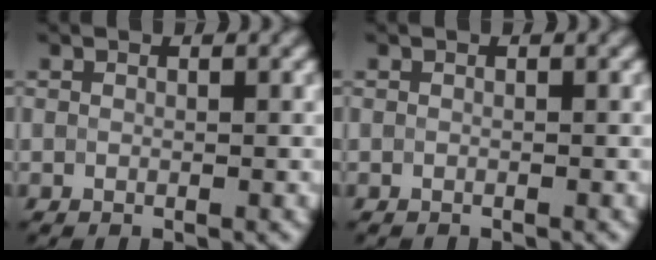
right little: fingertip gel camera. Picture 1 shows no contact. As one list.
[{"total": 0.5, "force": [-0.5, 0.0, 0.0], "torque": [0.003, -0.003, -0.010]}]